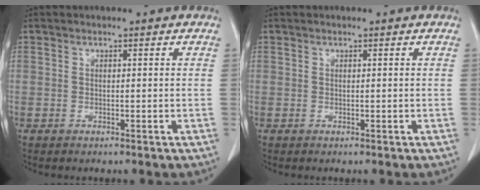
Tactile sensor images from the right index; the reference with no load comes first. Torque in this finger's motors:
{"motor_torque": [0.00, 0.00, 0.00, 0.00]}